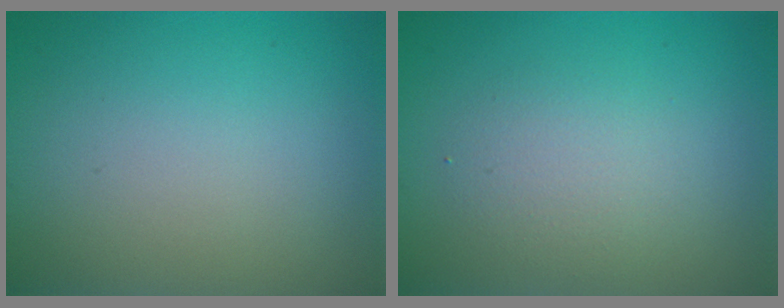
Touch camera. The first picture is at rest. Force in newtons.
{"total": 2.5, "press": 2.5, "slide": 0.1}